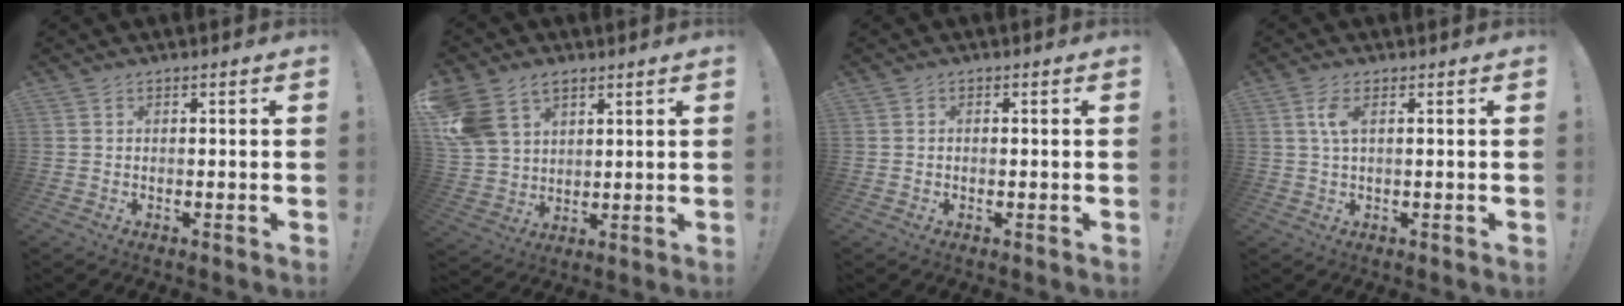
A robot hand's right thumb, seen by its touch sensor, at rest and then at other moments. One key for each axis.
{"total": 11.9, "fx": 6.8, "fy": 8.3, "fz": 5.0, "tx": -0.100, "ty": -0.027, "tz": 0.140}
{"total": 0.0}
{"total": 4.0, "fx": 1.2, "fy": 1.4, "fz": 3.6, "tx": -0.079, "ty": 0.001, "tz": 0.018}